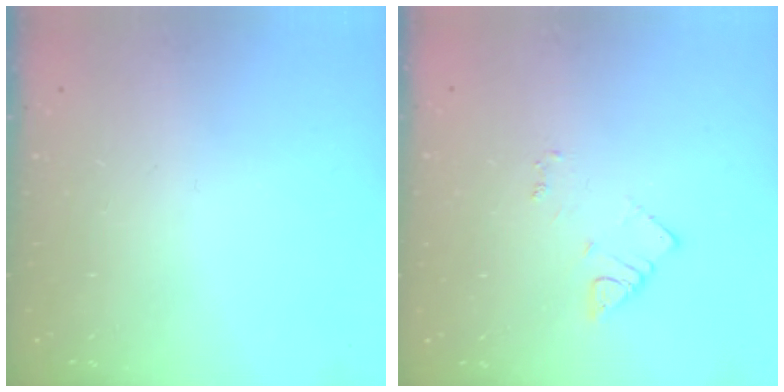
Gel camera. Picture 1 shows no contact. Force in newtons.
{"total": 2.9, "press": 2.9, "slide": 0.3}